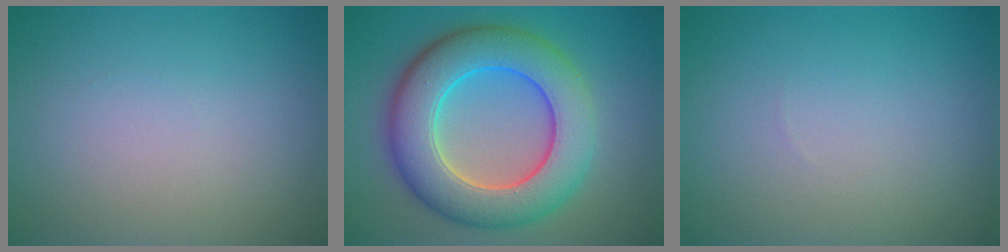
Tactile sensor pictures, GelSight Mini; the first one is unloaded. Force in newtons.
{"total": 9.9, "press": 9.9, "slide": 0.3}
{"total": 0.0}